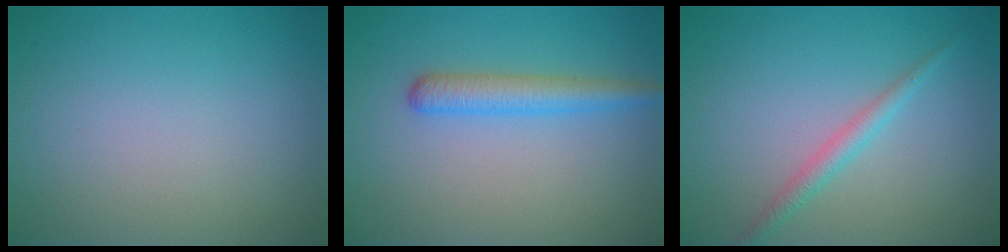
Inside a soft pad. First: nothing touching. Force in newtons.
{"total": 2.9, "press": 2.9, "slide": 0.1}
{"total": 1.8, "press": 1.8, "slide": 0.0}